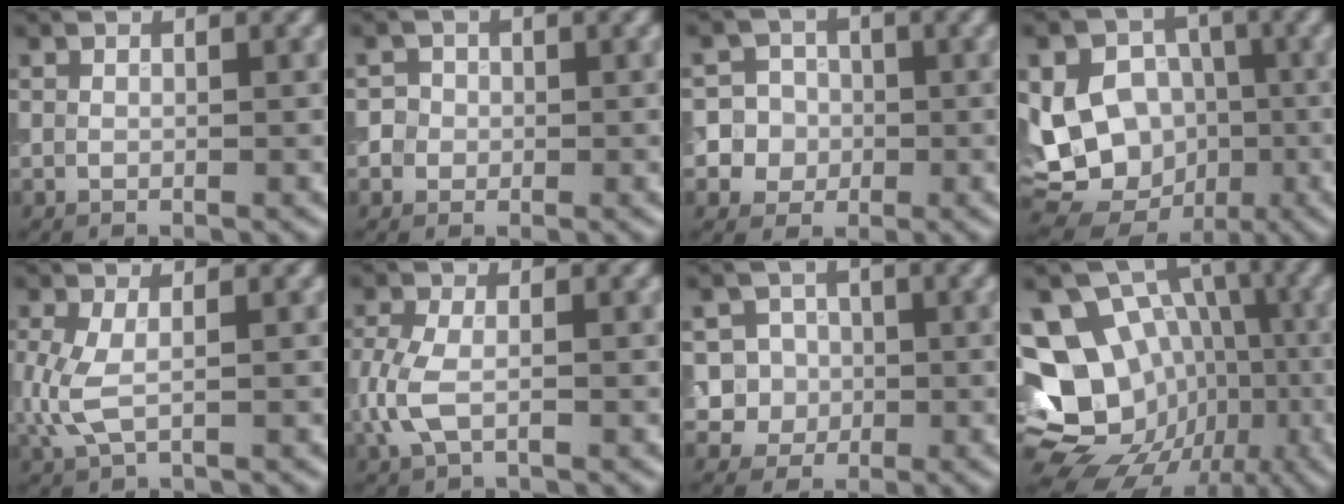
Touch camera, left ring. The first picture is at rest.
{"total": 2.7, "force": [0.1, 2.6, 0.8], "torque": [0.011, 0.018, -0.013]}
{"total": 7.4, "force": [-0.7, 7.1, 1.7], "torque": [-0.026, 0.021, -0.025]}
{"total": 13.8, "force": [-1.4, 12.2, 6.4], "torque": [-0.118, 0.004, -0.030]}
{"total": 3.2, "force": [0.1, 1.5, 2.8], "torque": [-0.072, -0.003, 0.000]}
{"total": 3.4, "force": [-0.5, 1.9, 2.8], "torque": [-0.071, 0.000, -0.014]}
{"total": 5.4, "force": [-0.1, 5.2, 1.6], "torque": [-0.007, 0.027, -0.013]}
{"total": 15.9, "force": [-4.0, 13.0, 8.3], "torque": [-0.157, -0.003, -0.046]}